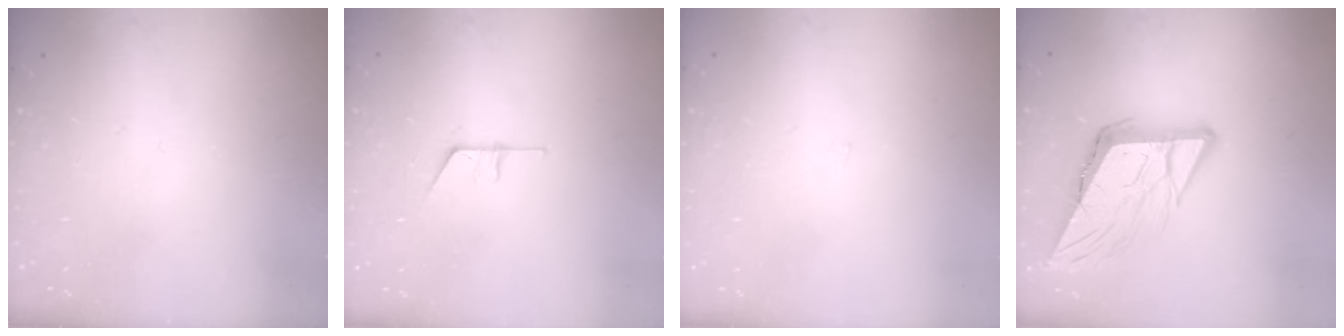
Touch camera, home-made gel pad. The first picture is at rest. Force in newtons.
{"total": 5.4, "press": 5.4, "slide": 0.5}
{"total": 0.9, "press": 0.9, "slide": 0.0}
{"total": 11.0, "press": 10.7, "slide": 2.3}